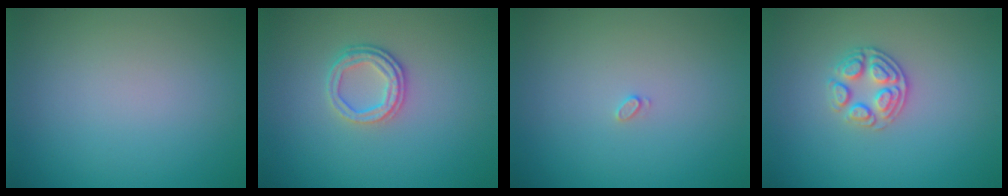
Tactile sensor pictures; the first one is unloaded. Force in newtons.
{"total": 2.6, "press": 2.3, "slide": 1.3}
{"total": 0.6, "press": 0.6, "slide": 0.1}
{"total": 2.7, "press": 2.5, "slide": 0.9}